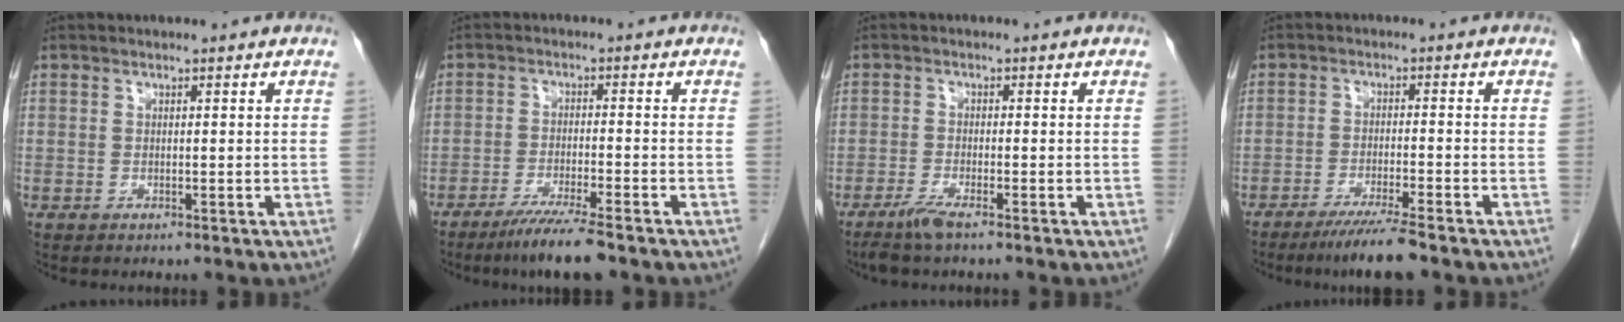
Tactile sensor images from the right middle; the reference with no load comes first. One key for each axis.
{"total": 6.9, "fx": -5.2, "fy": -0.3, "fz": 4.5, "tx": -0.079, "ty": -0.020, "tz": -0.091}
{"total": 3.0, "fx": -2.3, "fy": 0.0, "fz": 1.9, "tx": -0.048, "ty": -0.007, "tz": -0.048}
{"total": 6.1, "fx": -4.8, "fy": -0.6, "fz": 3.7, "tx": -0.064, "ty": -0.018, "tz": -0.085}